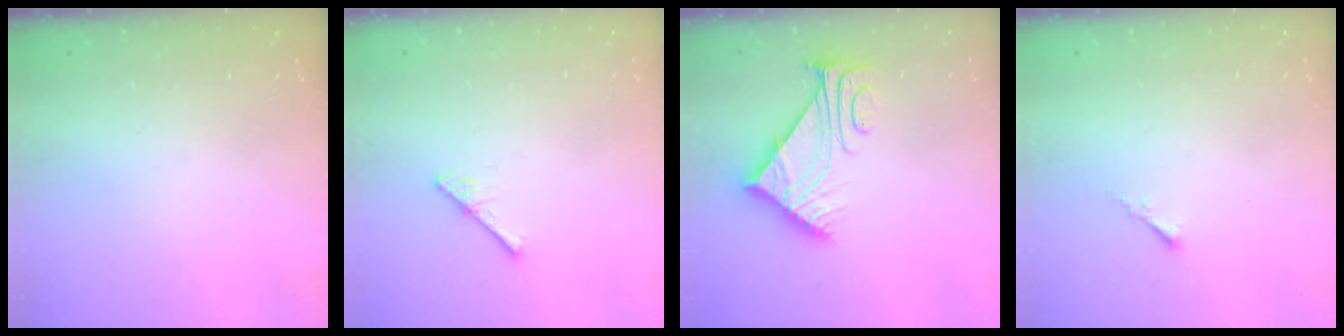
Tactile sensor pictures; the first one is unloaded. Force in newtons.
{"total": 4.2, "press": 4.2, "slide": 0.4}
{"total": 7.5, "press": 7.4, "slide": 0.8}
{"total": 0.5, "press": 0.4, "slide": 0.3}